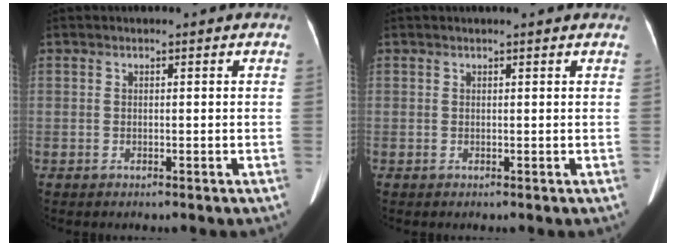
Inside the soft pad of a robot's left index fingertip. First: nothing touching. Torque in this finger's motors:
{"motor_torque": [0.01, -0.08, -0.02, -0.01]}